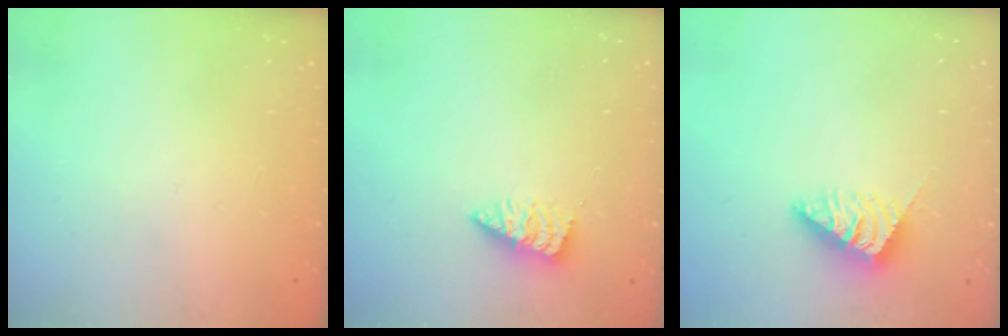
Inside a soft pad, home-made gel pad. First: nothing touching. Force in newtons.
{"total": 2.0, "press": 2.0, "slide": 0.2}
{"total": 2.5, "press": 2.4, "slide": 0.6}